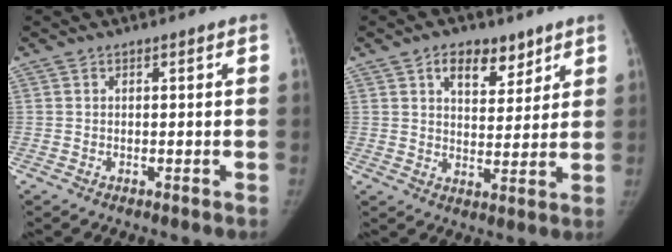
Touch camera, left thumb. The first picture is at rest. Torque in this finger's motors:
{"motor_torque": [0.56, -0.18, 0.74, -0.93, 0.11]}